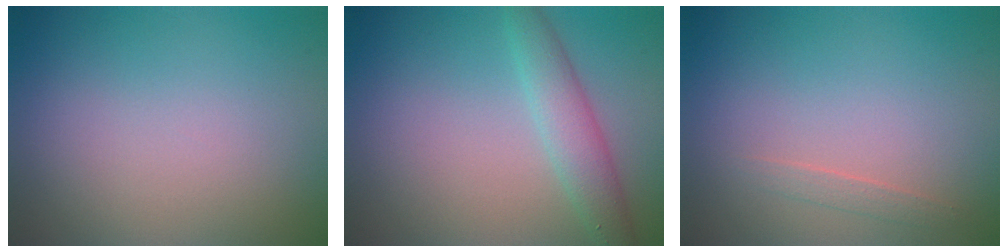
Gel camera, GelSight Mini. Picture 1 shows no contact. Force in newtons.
{"total": 3.0, "press": 3.0, "slide": 0.1}
{"total": 0.8, "press": 0.8, "slide": 0.1}